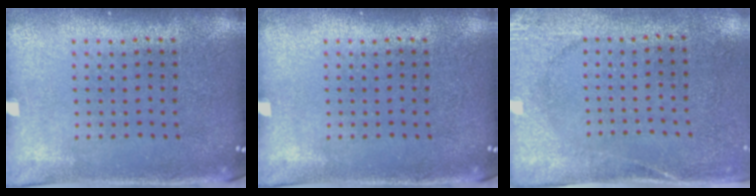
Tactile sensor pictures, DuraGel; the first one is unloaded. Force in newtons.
{"total": 0.0}
{"total": 2.6, "press": 2.1, "slide": 1.6}